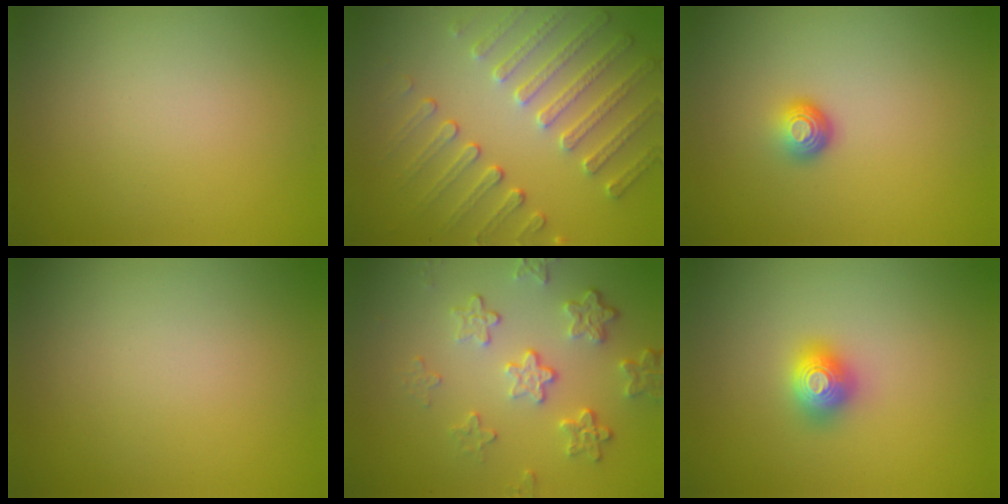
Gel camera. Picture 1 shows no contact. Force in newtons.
{"total": 5.0, "press": 3.8, "slide": 3.3}
{"total": 1.8, "press": 1.1, "slide": 1.4}
{"total": 0.0}
{"total": 4.4, "press": 3.2, "slide": 3.0}
{"total": 2.0, "press": 2.0, "slide": 0.2}